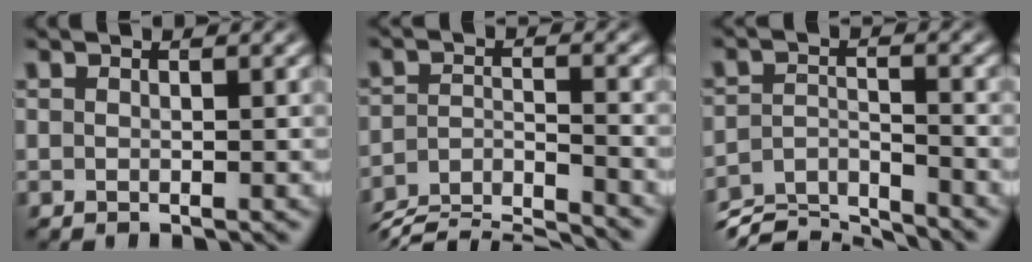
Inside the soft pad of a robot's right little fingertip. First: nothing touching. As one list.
[{"total": 6.0, "force": [-3.8, 2.6, 3.9], "torque": [-0.053, -0.018, -0.061]}, {"total": 6.8, "force": [-5.3, 2.9, 3.1], "torque": [-0.046, -0.030, -0.080]}]